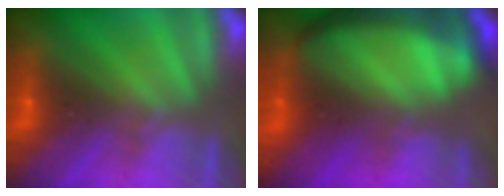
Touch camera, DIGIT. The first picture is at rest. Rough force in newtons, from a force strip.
{"total": 9.4}